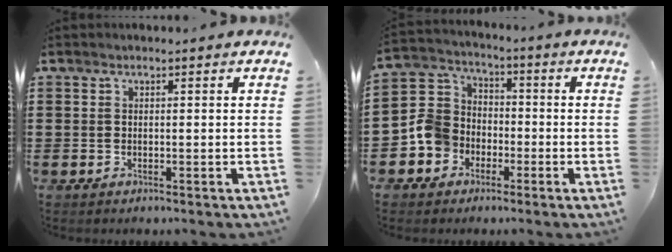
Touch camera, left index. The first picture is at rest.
{"total": 7.8, "force": [-2.8, 6.9, 2.3], "torque": [-0.082, 0.023, -0.059]}